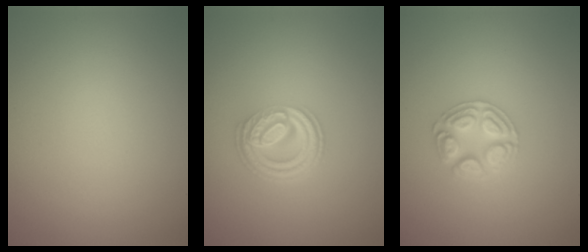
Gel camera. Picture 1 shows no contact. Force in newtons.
{"total": 5.0, "press": 3.5, "slide": 3.6}
{"total": 2.5, "press": 2.5, "slide": 0.4}